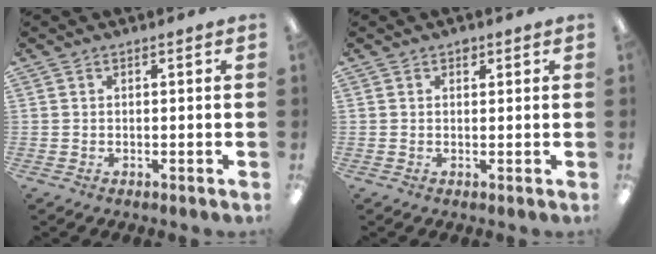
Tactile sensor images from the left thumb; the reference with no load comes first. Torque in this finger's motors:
{"motor_torque": [0.05, 0.07, 0.57, -0.11, 0.00]}